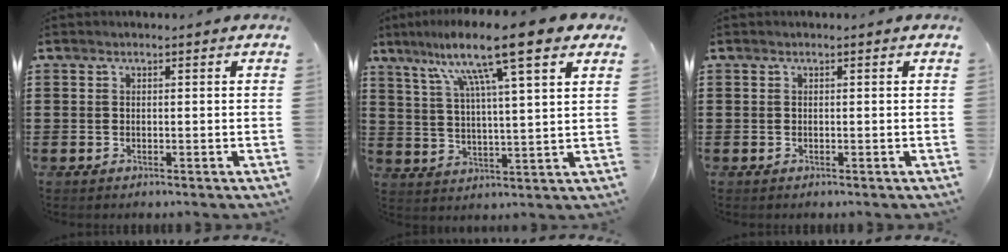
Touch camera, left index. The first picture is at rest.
{"total": 13.2, "force": [9.1, 0.9, 9.5], "torque": [-0.192, -0.025, 0.146]}
{"total": 0.0}